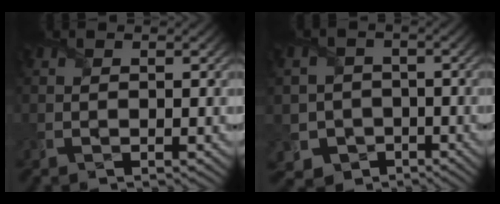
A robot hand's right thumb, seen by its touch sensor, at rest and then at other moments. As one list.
[{"total": 6.4, "force": [-2.1, 5.9, 1.0], "torque": [-0.034, -0.012, -0.067]}]